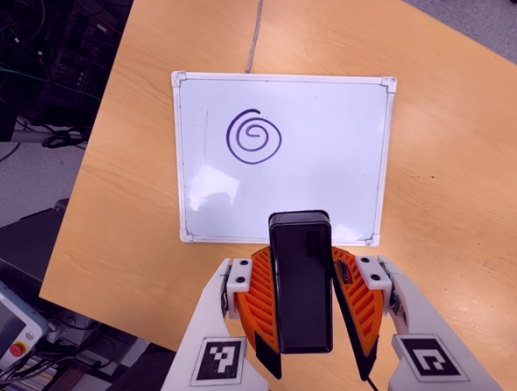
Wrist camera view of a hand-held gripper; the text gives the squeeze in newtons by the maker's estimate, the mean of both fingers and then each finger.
{"total": 5.7, "left": 5.3, "right": 6.1}